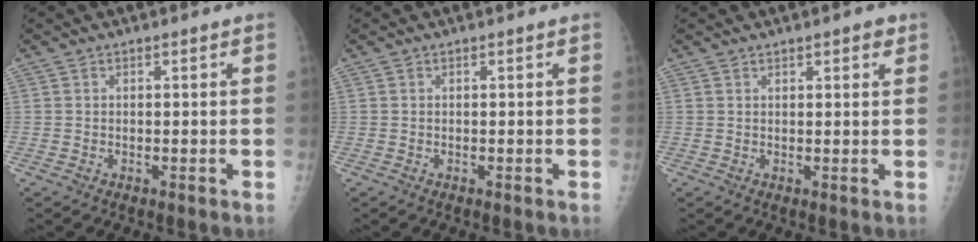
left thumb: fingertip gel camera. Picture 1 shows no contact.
{"total": 0.0}
{"total": 2.4, "force": [1.6, 0.9, 1.6], "torque": [-0.012, -0.006, 0.020]}